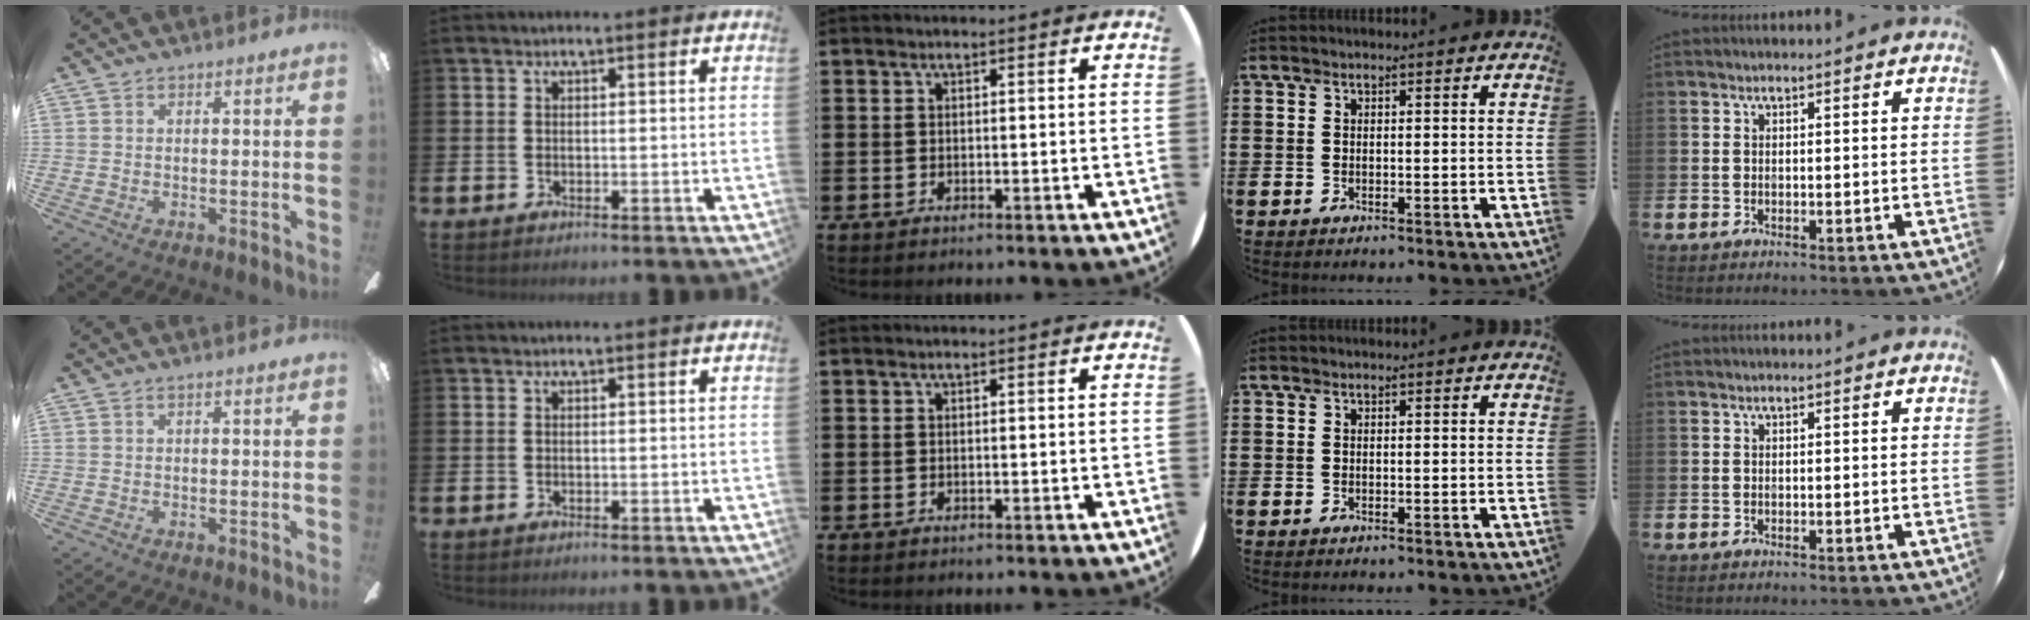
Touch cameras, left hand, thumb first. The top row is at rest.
{}